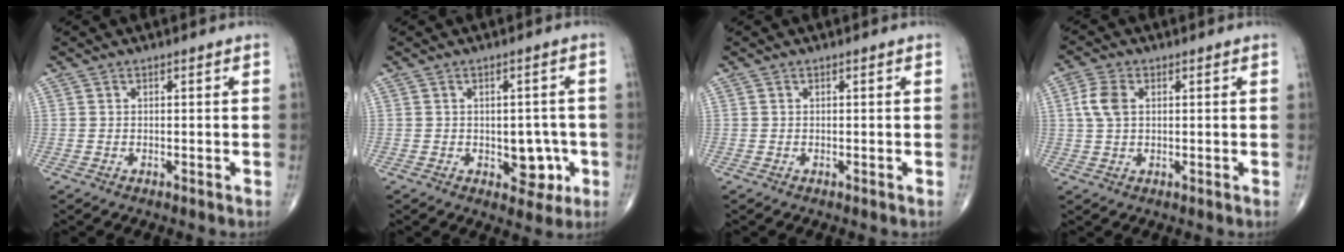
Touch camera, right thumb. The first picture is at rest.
{"total": 6.1, "force": [-1.5, 4.0, 4.4], "torque": [-0.017, 0.006, -0.014]}
{"total": 0.0}
{"total": 4.7, "force": [0.9, 2.9, 3.6], "torque": [-0.083, 0.008, 0.016]}